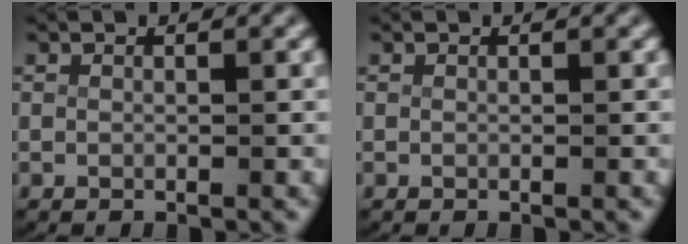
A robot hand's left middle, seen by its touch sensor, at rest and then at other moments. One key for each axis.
{"total": 0.0}